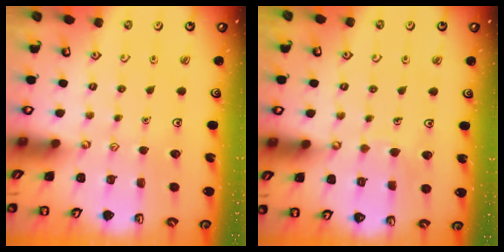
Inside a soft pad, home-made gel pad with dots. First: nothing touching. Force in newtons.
{"total": 3.5, "press": 3.5, "slide": 0.2}